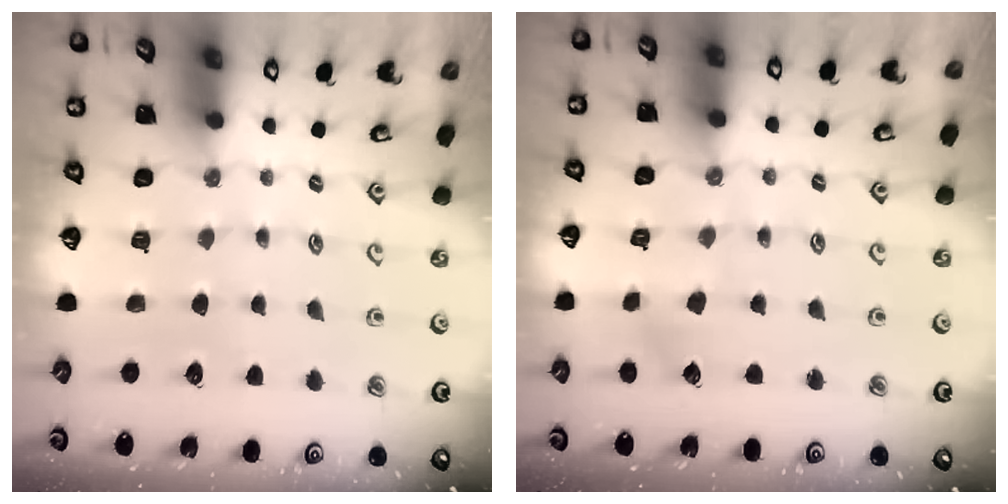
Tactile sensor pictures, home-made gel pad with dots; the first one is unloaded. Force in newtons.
{"total": 1.6, "press": 1.6, "slide": 0.2}